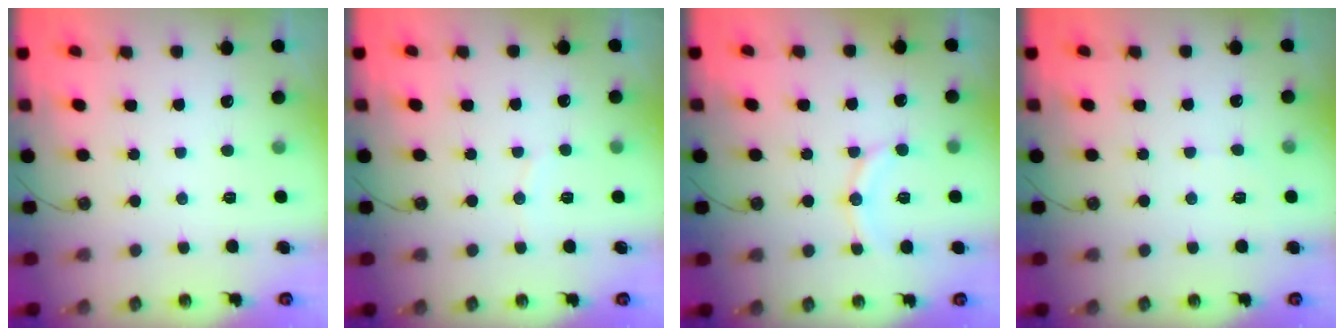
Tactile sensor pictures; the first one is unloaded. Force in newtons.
{"total": 4.4, "press": 4.3, "slide": 0.5}
{"total": 9.6, "press": 9.2, "slide": 2.8}
{"total": 3.6, "press": 3.6, "slide": 0.5}